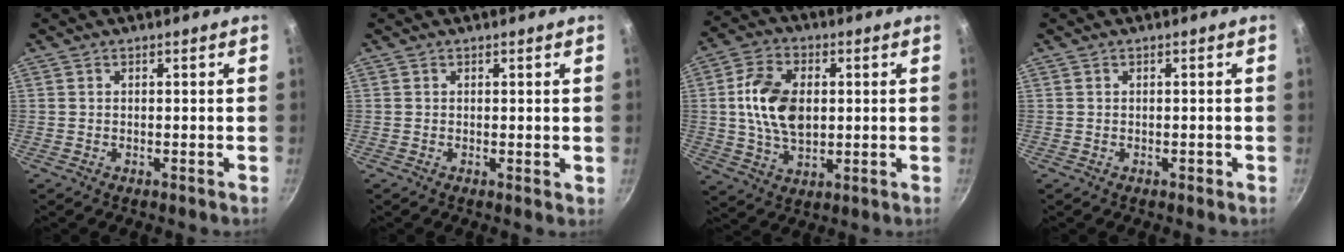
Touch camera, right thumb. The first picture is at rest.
{"total": 0.7, "force": [0.2, 0.3, 0.6], "torque": [-0.007, -0.003, 0.001]}
{"total": 13.0, "force": [1.3, 8.3, 9.9], "torque": [-0.164, 0.003, 0.021]}
{"total": 0.6, "force": [-0.3, 0.5, 0.3], "torque": [0.000, 0.004, -0.003]}